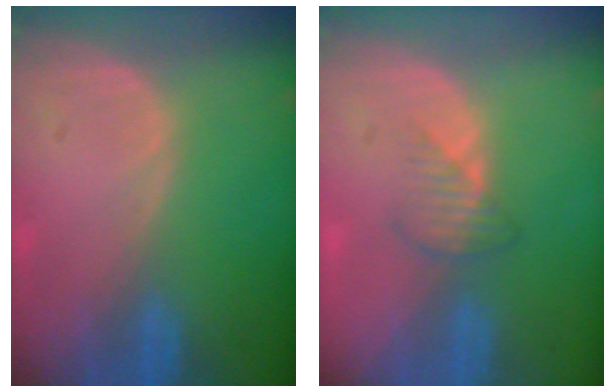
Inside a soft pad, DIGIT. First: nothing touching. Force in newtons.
{"total": 2.7, "press": 2.6, "slide": 0.7}